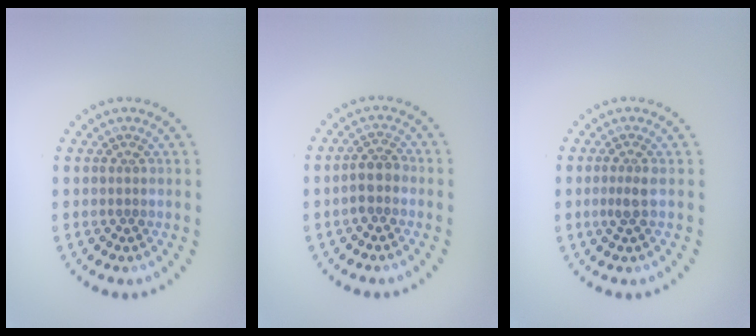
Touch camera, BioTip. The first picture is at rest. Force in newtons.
{"total": 2.0, "press": 1.7, "slide": 1.0}
{"total": 1.3, "press": 1.0, "slide": 0.8}